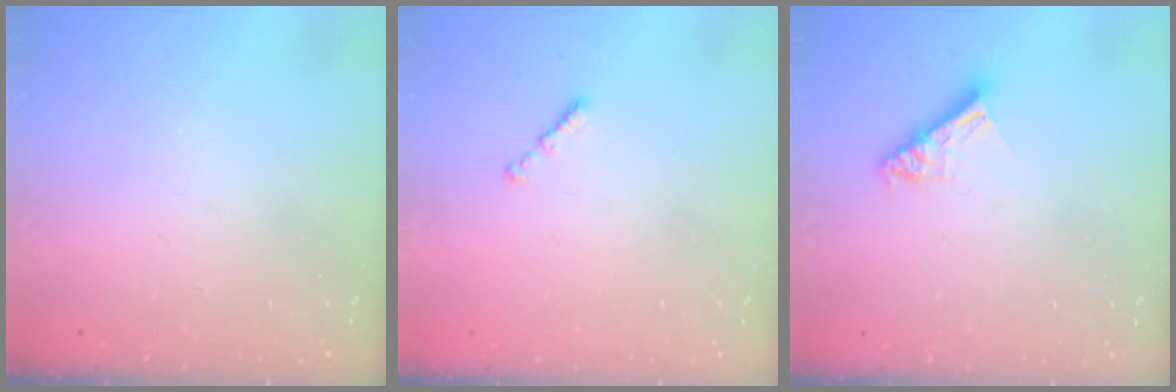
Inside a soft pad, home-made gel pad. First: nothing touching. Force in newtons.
{"total": 1.1, "press": 1.0, "slide": 0.4}
{"total": 9.0, "press": 8.9, "slide": 0.8}